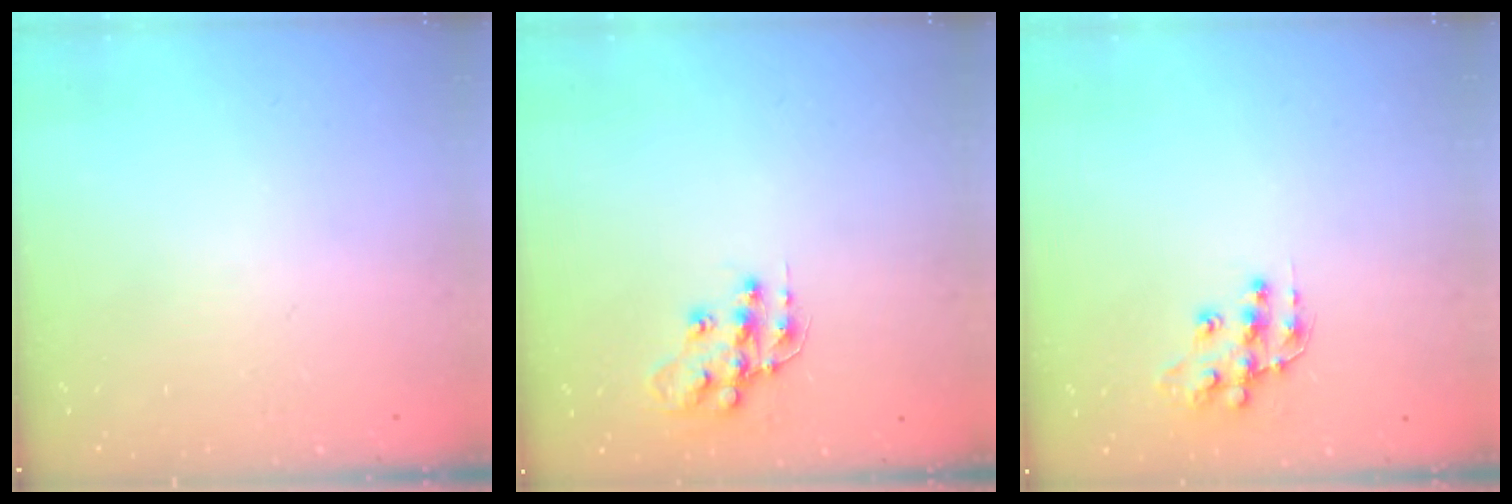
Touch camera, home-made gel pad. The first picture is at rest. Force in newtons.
{"total": 12.7, "press": 12.6, "slide": 0.9}
{"total": 11.6, "press": 11.5, "slide": 0.9}